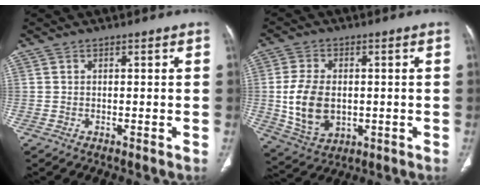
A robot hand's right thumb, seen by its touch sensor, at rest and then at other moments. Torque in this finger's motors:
{"motor_torque": [-0.35, 0.84, 0.46, 0.65, 0.33]}